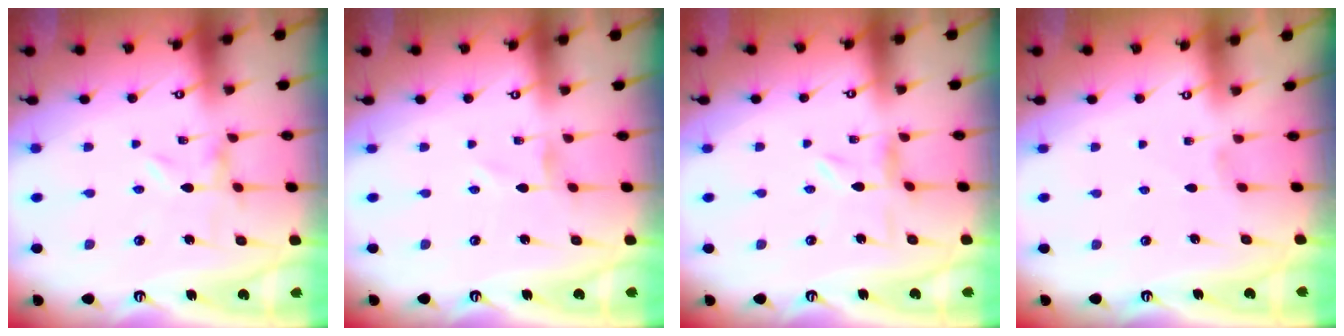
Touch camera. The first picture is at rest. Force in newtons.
{"total": 0.5, "press": 0.5, "slide": 0.2}
{"total": 2.6, "press": 2.5, "slide": 0.4}
{"total": 1.0, "press": 0.9, "slide": 0.4}